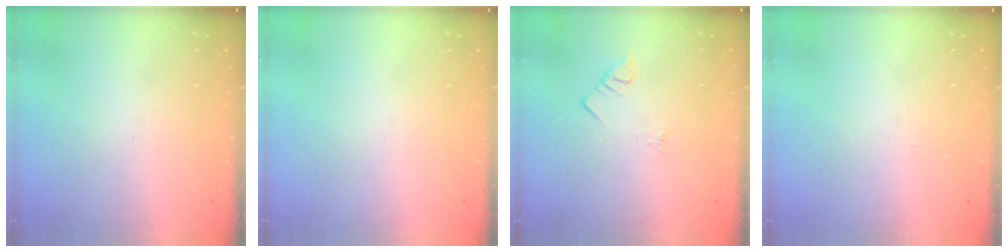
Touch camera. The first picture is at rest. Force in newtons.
{"total": 0.0}
{"total": 2.0, "press": 2.0, "slide": 0.4}
{"total": 2.7, "press": 2.7, "slide": 0.3}